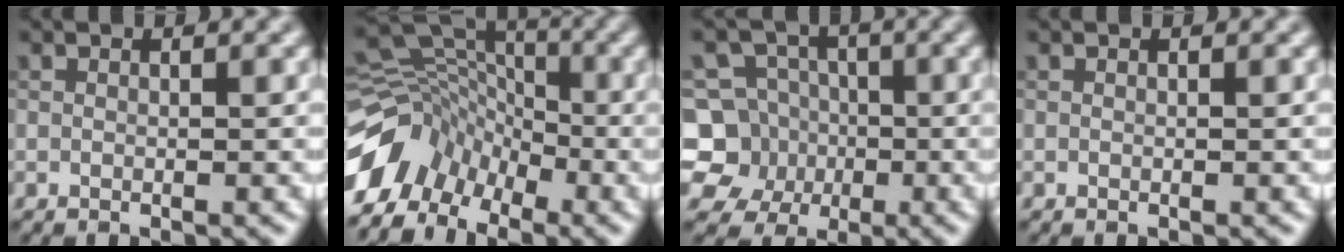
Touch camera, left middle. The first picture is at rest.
{"total": 6.5, "force": [-3.9, 4.4, 2.6], "torque": [-0.047, -0.002, -0.087]}
{"total": 7.3, "force": [-1.5, 6.9, 1.9], "torque": [-0.028, 0.016, -0.059]}
{"total": 0.0}